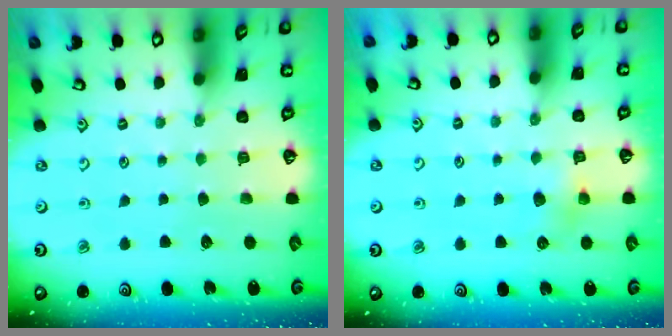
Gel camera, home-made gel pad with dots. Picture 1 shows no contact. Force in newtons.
{"total": 5.4, "press": 5.4, "slide": 0.6}